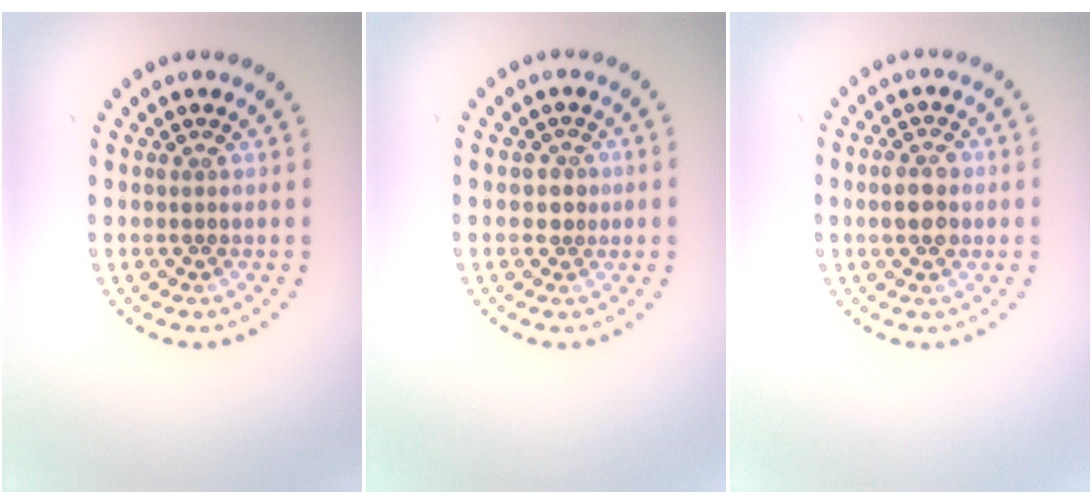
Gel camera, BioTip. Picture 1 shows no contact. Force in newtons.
{"total": 1.5, "press": 1.2, "slide": 0.9}
{"total": 2.9, "press": 2.9, "slide": 0.1}